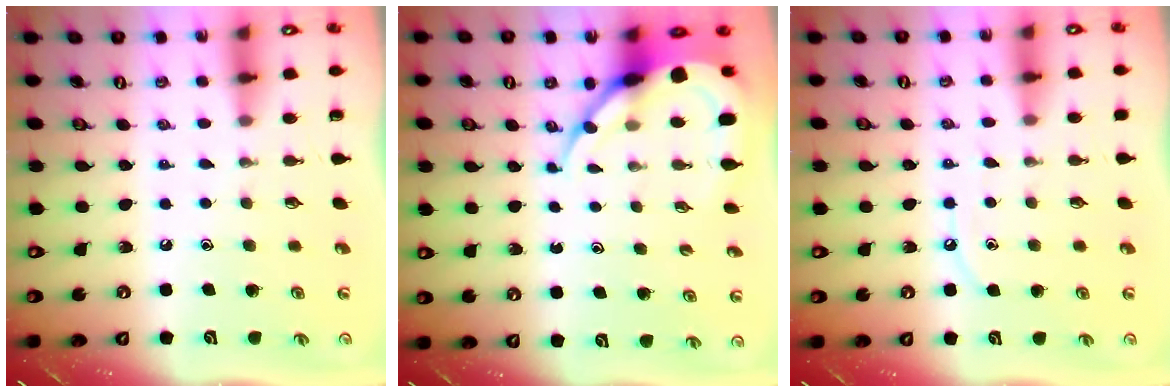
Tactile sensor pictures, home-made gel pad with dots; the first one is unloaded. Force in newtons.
{"total": 10.5, "press": 10.4, "slide": 1.1}
{"total": 6.5, "press": 6.5, "slide": 0.8}